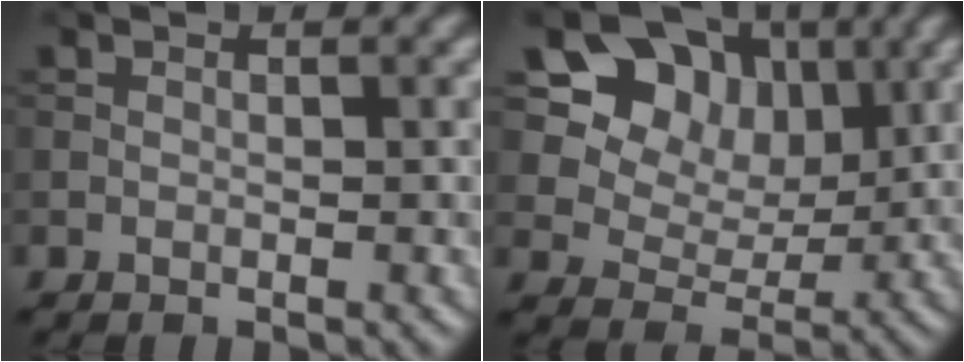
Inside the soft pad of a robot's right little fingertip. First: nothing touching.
{"total": 9.2, "force": [4.0, 7.2, 4.0], "torque": [-0.082, 0.001, 0.091]}